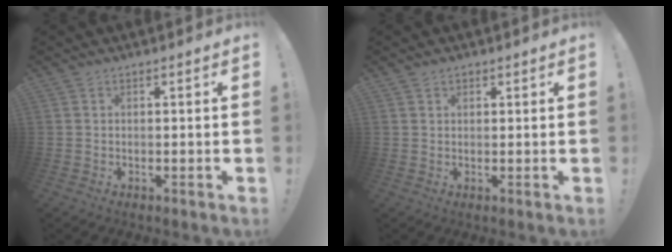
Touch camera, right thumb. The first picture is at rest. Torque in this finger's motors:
{"motor_torque": [-0.20, -0.08, -0.37, -0.02, -0.10]}